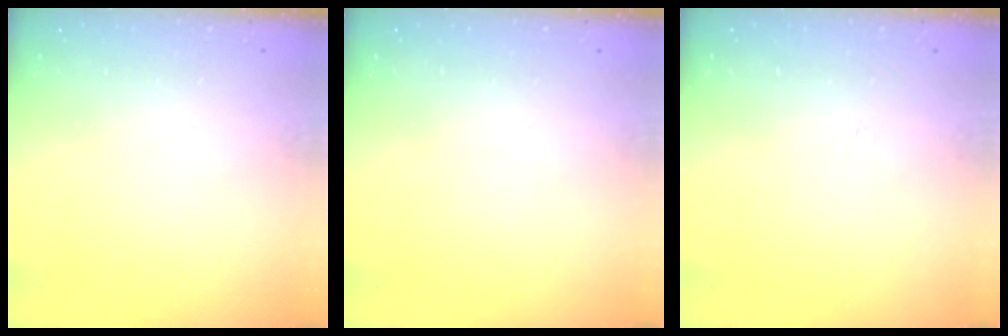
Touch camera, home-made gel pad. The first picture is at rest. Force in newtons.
{"total": 0.0}
{"total": 2.2, "press": 2.2, "slide": 0.3}